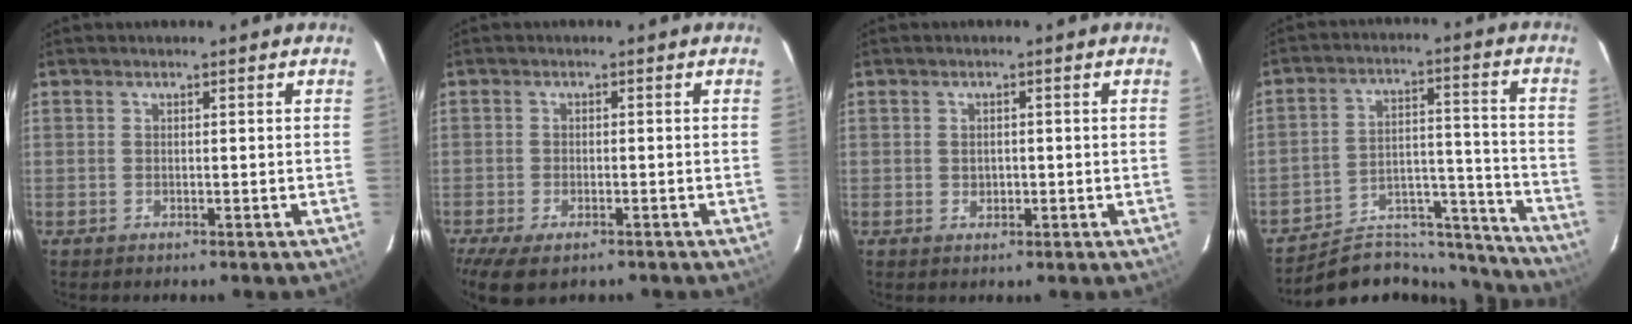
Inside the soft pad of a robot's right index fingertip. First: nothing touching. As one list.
[{"total": 7.7, "force": [-5.2, 3.2, 4.7], "torque": [-0.114, -0.031, -0.087]}, {"total": 1.6, "force": [-0.1, 1.5, 0.7], "torque": [-0.009, 0.001, 0.001]}, {"total": 17.7, "force": [-16.4, 6.1, 2.5], "torque": [-0.025, 0.067, -0.229]}]